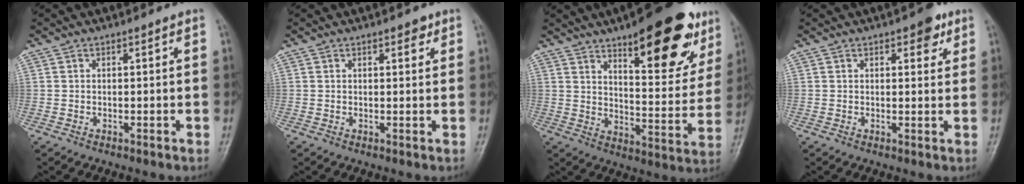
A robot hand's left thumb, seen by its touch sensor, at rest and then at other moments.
{"total": 1.8, "force": [1.1, 0.8, 1.2], "torque": [-0.008, -0.004, 0.013]}
{"total": 22.3, "force": [13.2, 7.6, 16.3], "torque": [-0.177, -0.058, 0.192]}
{"total": 4.2, "force": [2.3, 2.0, 2.9], "torque": [-0.021, -0.007, 0.024]}